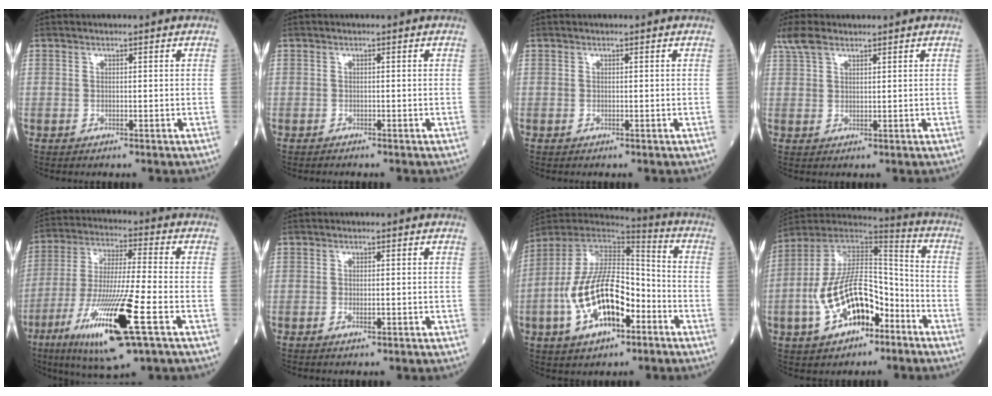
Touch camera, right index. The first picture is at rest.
{"total": 0.5, "force": [-0.5, 0.1, 0.0], "torque": [-0.006, -0.001, -0.012]}
{"total": 0.0}
{"total": 4.4, "force": [3.4, 1.6, 2.3], "torque": [-0.060, 0.018, 0.073]}
{"total": 18.5, "force": [-7.9, 1.3, 16.6], "torque": [-0.342, -0.041, -0.143]}
{"total": 1.2, "force": [-0.5, 0.3, 1.1], "torque": [-0.021, -0.002, -0.007]}
{"total": 17.7, "force": [-5.7, 7.6, 14.9], "torque": [-0.294, 0.015, -0.097]}
{"total": 16.6, "force": [-6.1, 8.1, 13.1], "torque": [-0.252, 0.028, -0.103]}